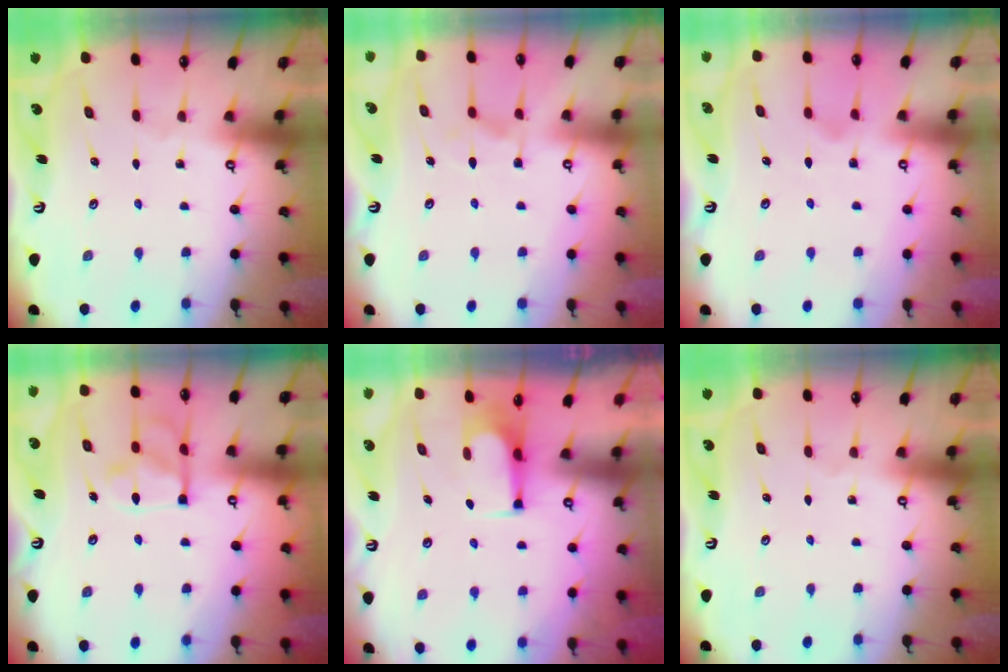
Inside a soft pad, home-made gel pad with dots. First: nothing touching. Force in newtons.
{"total": 6.7, "press": 6.6, "slide": 1.2}
{"total": 1.2, "press": 0.5, "slide": 1.1}
{"total": 12.2, "press": 12.1, "slide": 1.1}
{"total": 2.2, "press": 2.2, "slide": 0.3}
{"total": 0.0}